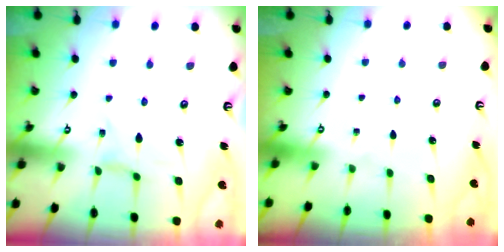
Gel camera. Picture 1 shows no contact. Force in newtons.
{"total": 0.0}